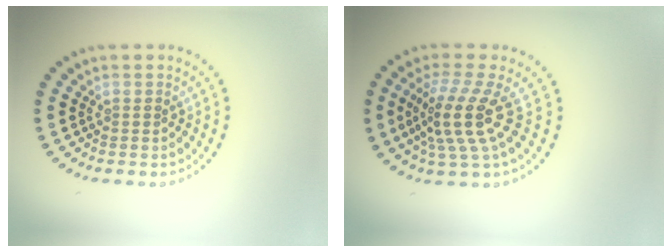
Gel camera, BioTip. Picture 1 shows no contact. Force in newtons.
{"total": 4.4, "press": 3.4, "slide": 2.8}